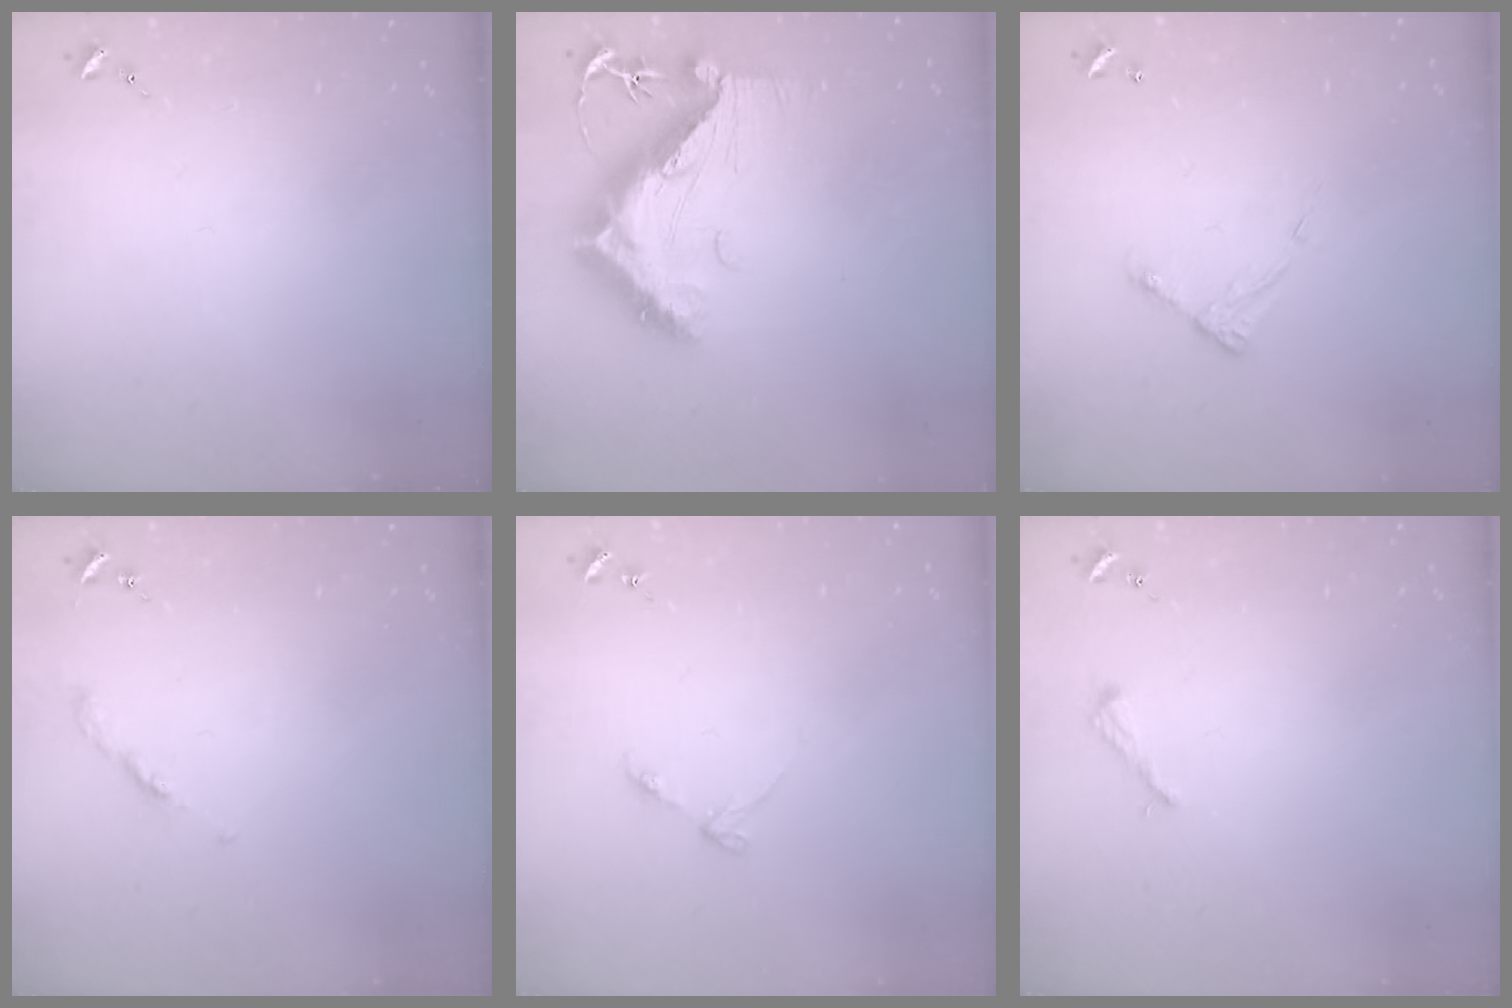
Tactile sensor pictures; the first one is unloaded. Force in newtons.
{"total": 19.4, "press": 19.3, "slide": 1.7}
{"total": 6.4, "press": 6.4, "slide": 0.6}
{"total": 2.7, "press": 2.6, "slide": 0.3}
{"total": 3.6, "press": 3.5, "slide": 0.4}
{"total": 2.6, "press": 2.6, "slide": 0.3}